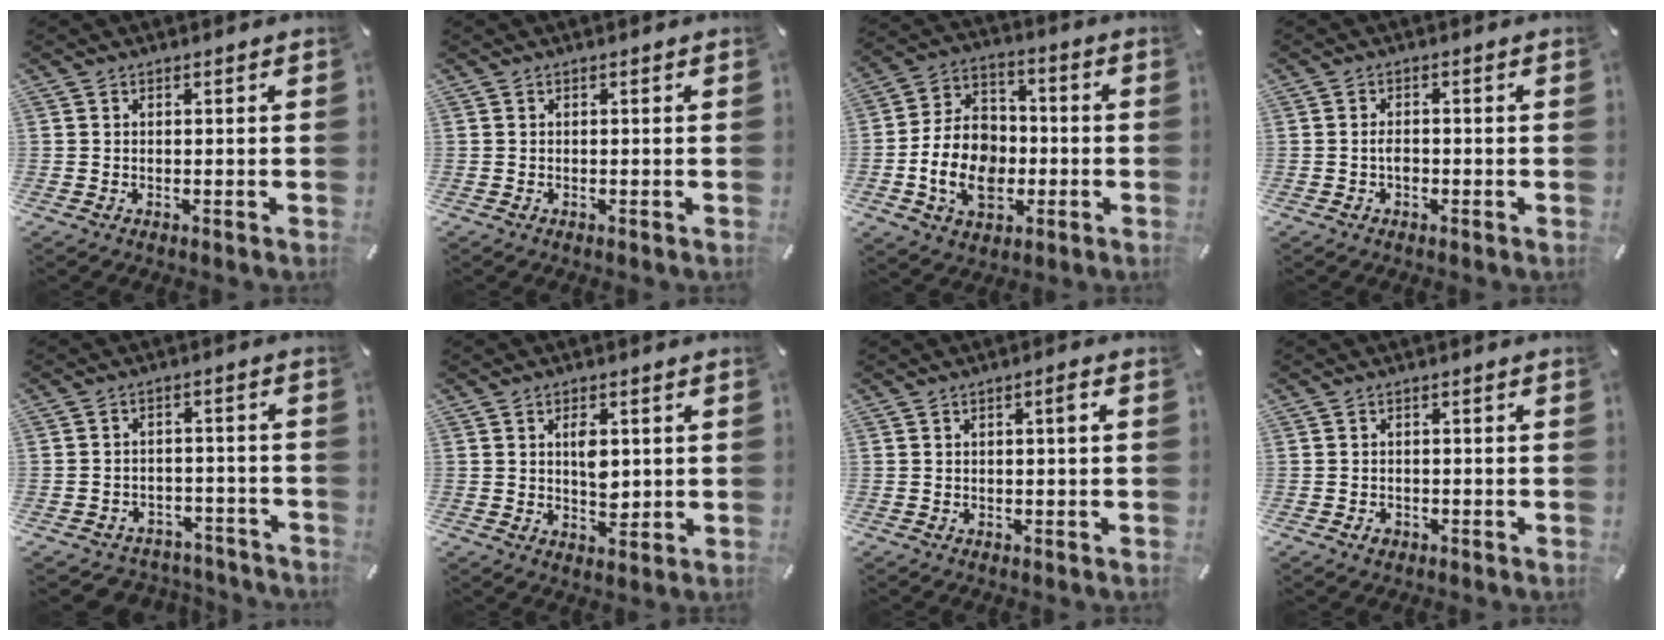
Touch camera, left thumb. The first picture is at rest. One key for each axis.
{"total": 0.0}
{"total": 14.1, "fx": -3.1, "fy": 10.9, "fz": 8.5, "tx": -0.185, "ty": 0.021, "tz": -0.051}
{"total": 2.1, "fx": -0.6, "fy": 1.2, "fz": 1.6, "tx": -0.030, "ty": 0.004, "tz": -0.012}
{"total": 3.9, "fx": -2.4, "fy": 3.0, "fz": 0.9, "tx": -0.015, "ty": 0.013, "tz": -0.044}
{"total": 5.6, "fx": 1.0, "fy": 3.5, "fz": 4.2, "tx": -0.054, "ty": -0.006, "tz": 0.011}
{"total": 2.2, "fx": 0.3, "fy": 0.3, "fz": 2.2, "tx": -0.042, "ty": 0.004, "tz": 0.003}
{"total": 1.5, "fx": -0.7, "fy": 1.2, "fz": 0.7, "tx": -0.014, "ty": 0.005, "tz": -0.015}